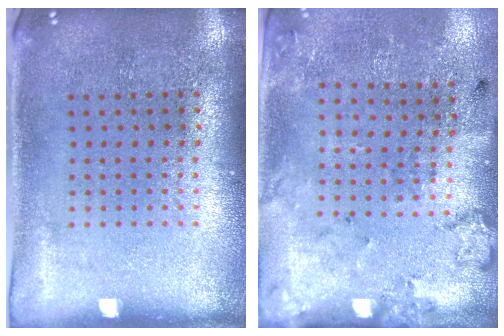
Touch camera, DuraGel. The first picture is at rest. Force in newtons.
{"total": 2.2, "press": 1.4, "slide": 1.7}